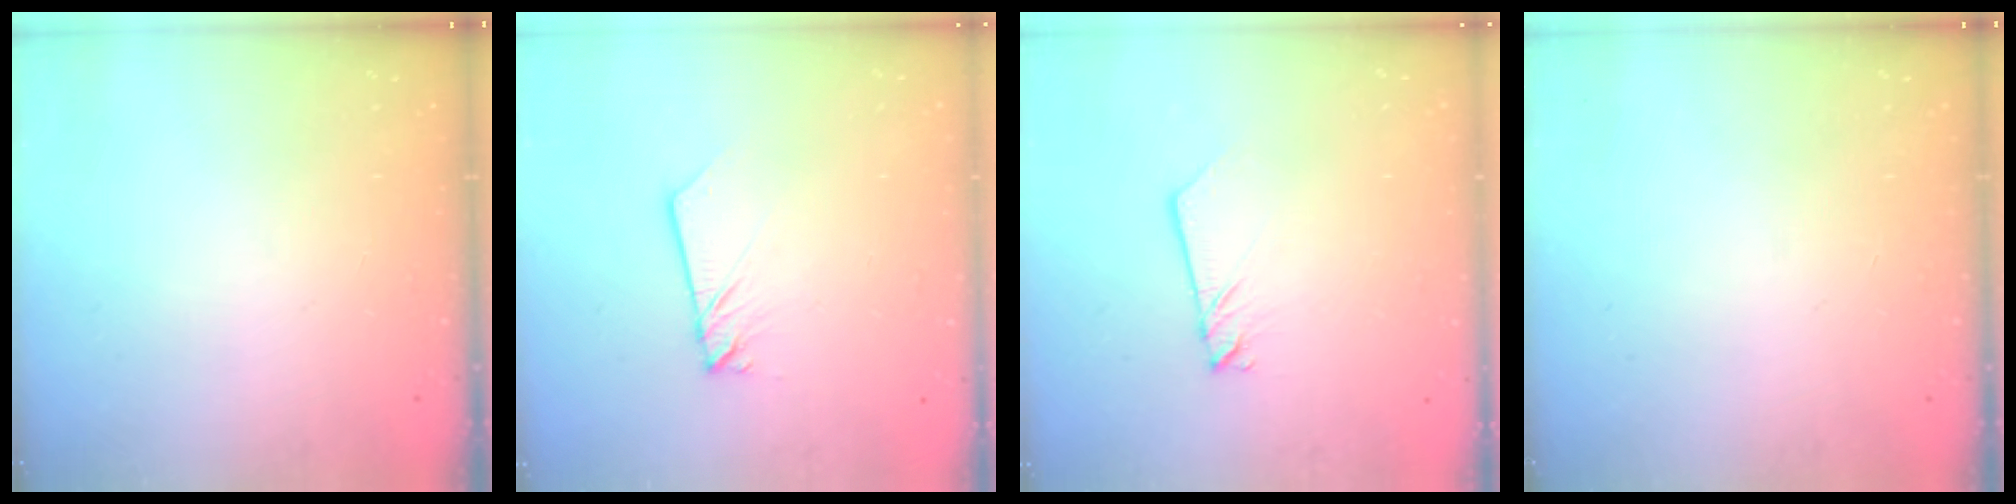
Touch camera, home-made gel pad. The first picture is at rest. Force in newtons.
{"total": 2.0, "press": 2.0, "slide": 0.2}
{"total": 2.5, "press": 2.5, "slide": 0.1}
{"total": 0.0}